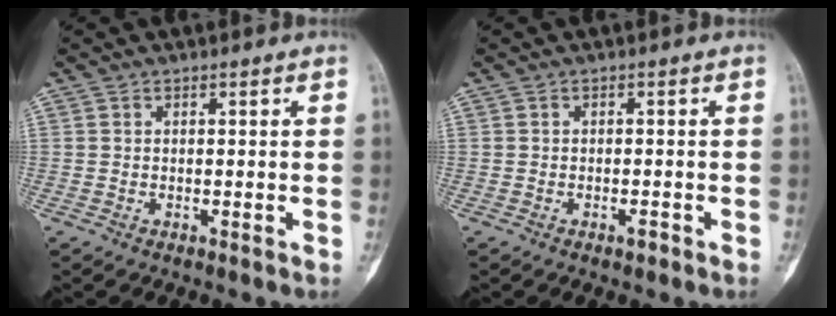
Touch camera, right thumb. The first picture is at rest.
{"total": 1.2, "force": [-0.8, 0.5, 0.8], "torque": [-0.009, 0.004, -0.013]}